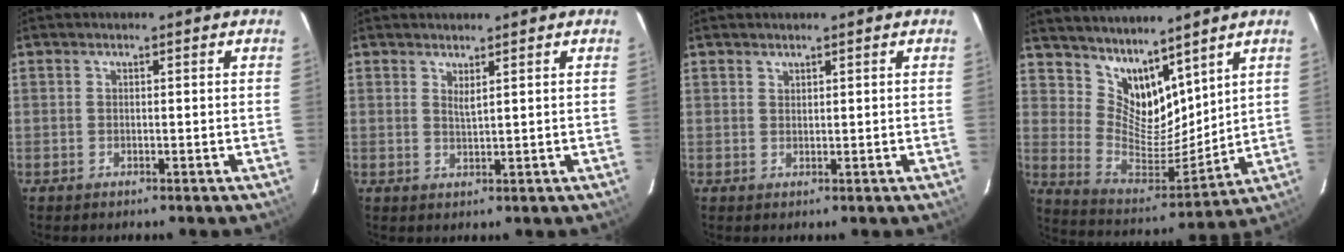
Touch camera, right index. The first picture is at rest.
{"total": 1.6, "force": [1.2, 0.0, 1.1], "torque": [-0.019, -0.002, 0.020]}
{"total": 0.8, "force": [0.8, 0.3, 0.0], "torque": [0.000, 0.001, 0.016]}
{"total": 13.1, "force": [10.1, 6.1, 5.6], "torque": [-0.107, -0.011, 0.204]}